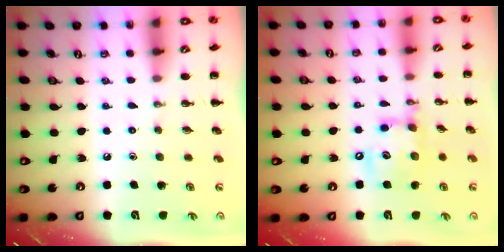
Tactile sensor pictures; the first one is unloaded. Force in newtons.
{"total": 13.4, "press": 13.3, "slide": 2.1}